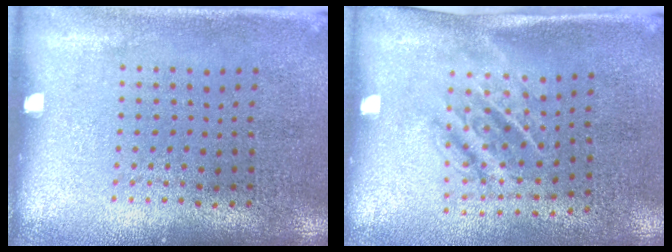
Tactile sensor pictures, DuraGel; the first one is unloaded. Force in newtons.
{"total": 1.7, "press": 1.3, "slide": 1.1}